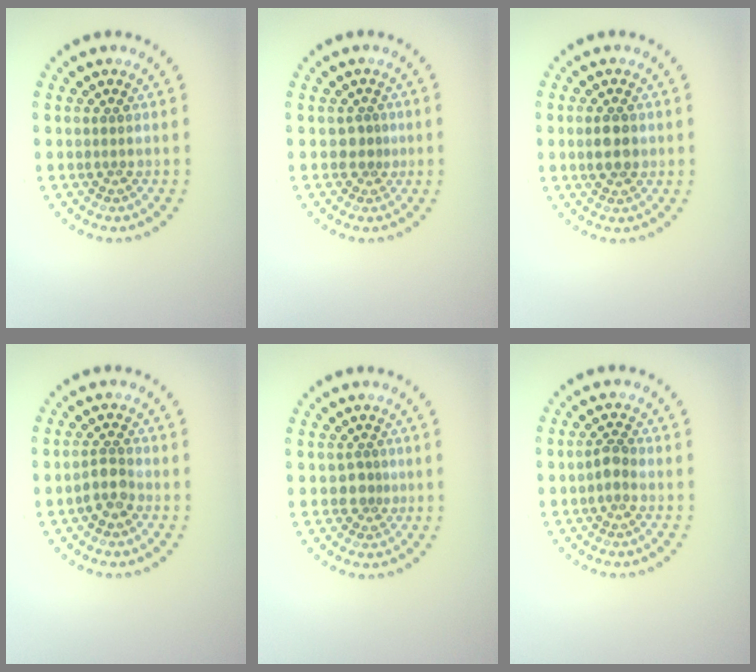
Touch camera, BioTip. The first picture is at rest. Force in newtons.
{"total": 1.2, "press": 0.8, "slide": 0.9}
{"total": 2.5, "press": 2.5, "slide": 0.1}
{"total": 2.0, "press": 1.7, "slide": 1.1}
{"total": 1.2, "press": 0.8, "slide": 0.9}
{"total": 1.3, "press": 1.2, "slide": 0.4}